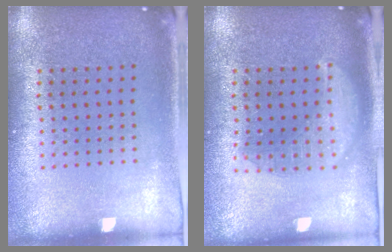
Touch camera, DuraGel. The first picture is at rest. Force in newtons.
{"total": 3.0, "press": 3.0, "slide": 0.4}